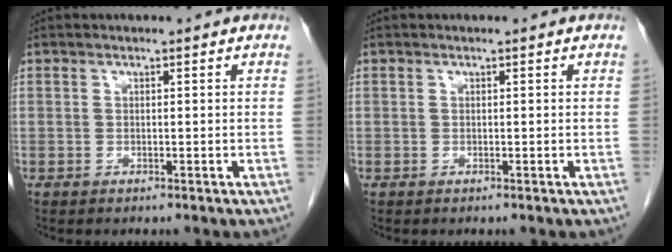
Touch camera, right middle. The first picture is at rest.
{"total": 0.0}